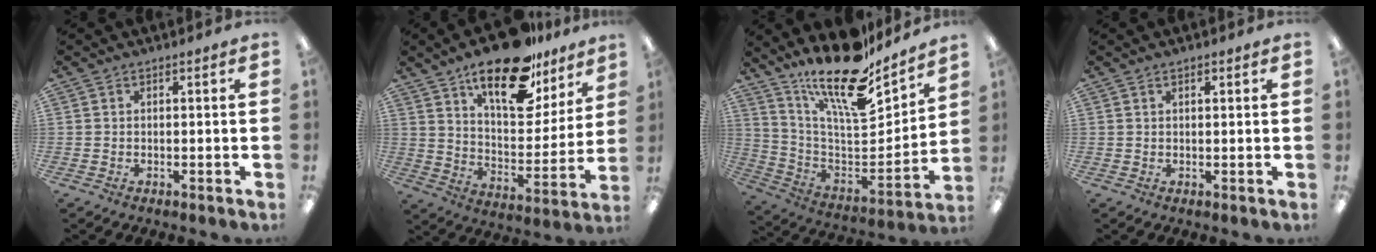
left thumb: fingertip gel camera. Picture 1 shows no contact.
{"total": 22.0, "force": [15.5, 9.0, 12.7], "torque": [-0.197, -0.091, 0.261]}
{"total": 21.1, "force": [16.6, 6.0, 11.5], "torque": [-0.197, -0.128, 0.281]}
{"total": 1.3, "force": [0.7, 0.6, 0.9], "torque": [-0.020, 0.001, 0.012]}